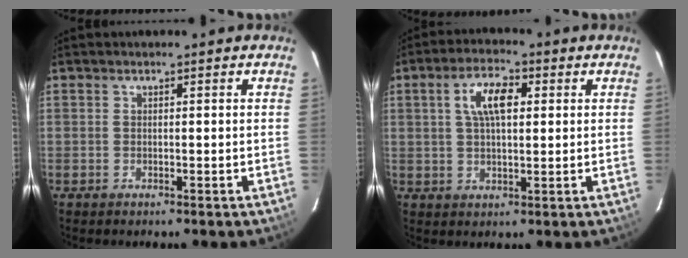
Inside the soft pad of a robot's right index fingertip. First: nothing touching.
{"total": 7.1, "force": [1.9, 3.2, 6.0], "torque": [-0.112, 0.016, 0.035]}